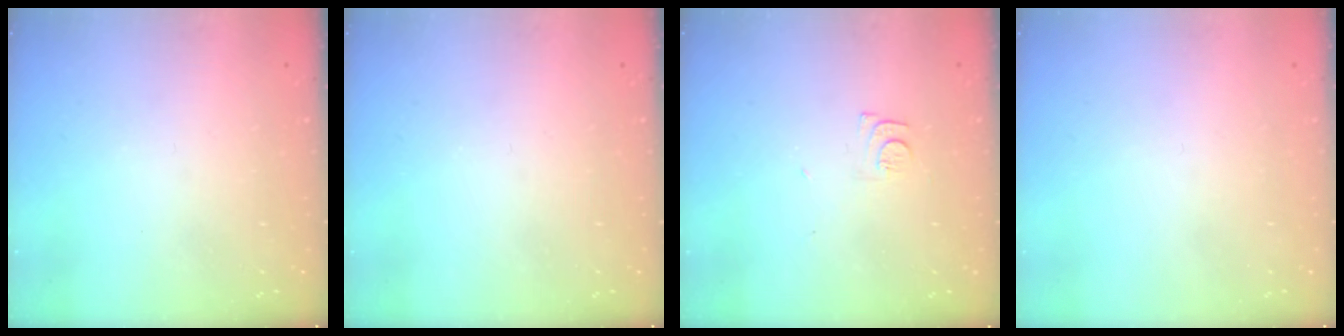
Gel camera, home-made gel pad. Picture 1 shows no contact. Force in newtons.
{"total": 0.0}
{"total": 5.3, "press": 5.2, "slide": 0.6}
{"total": 1.8, "press": 1.8, "slide": 0.1}